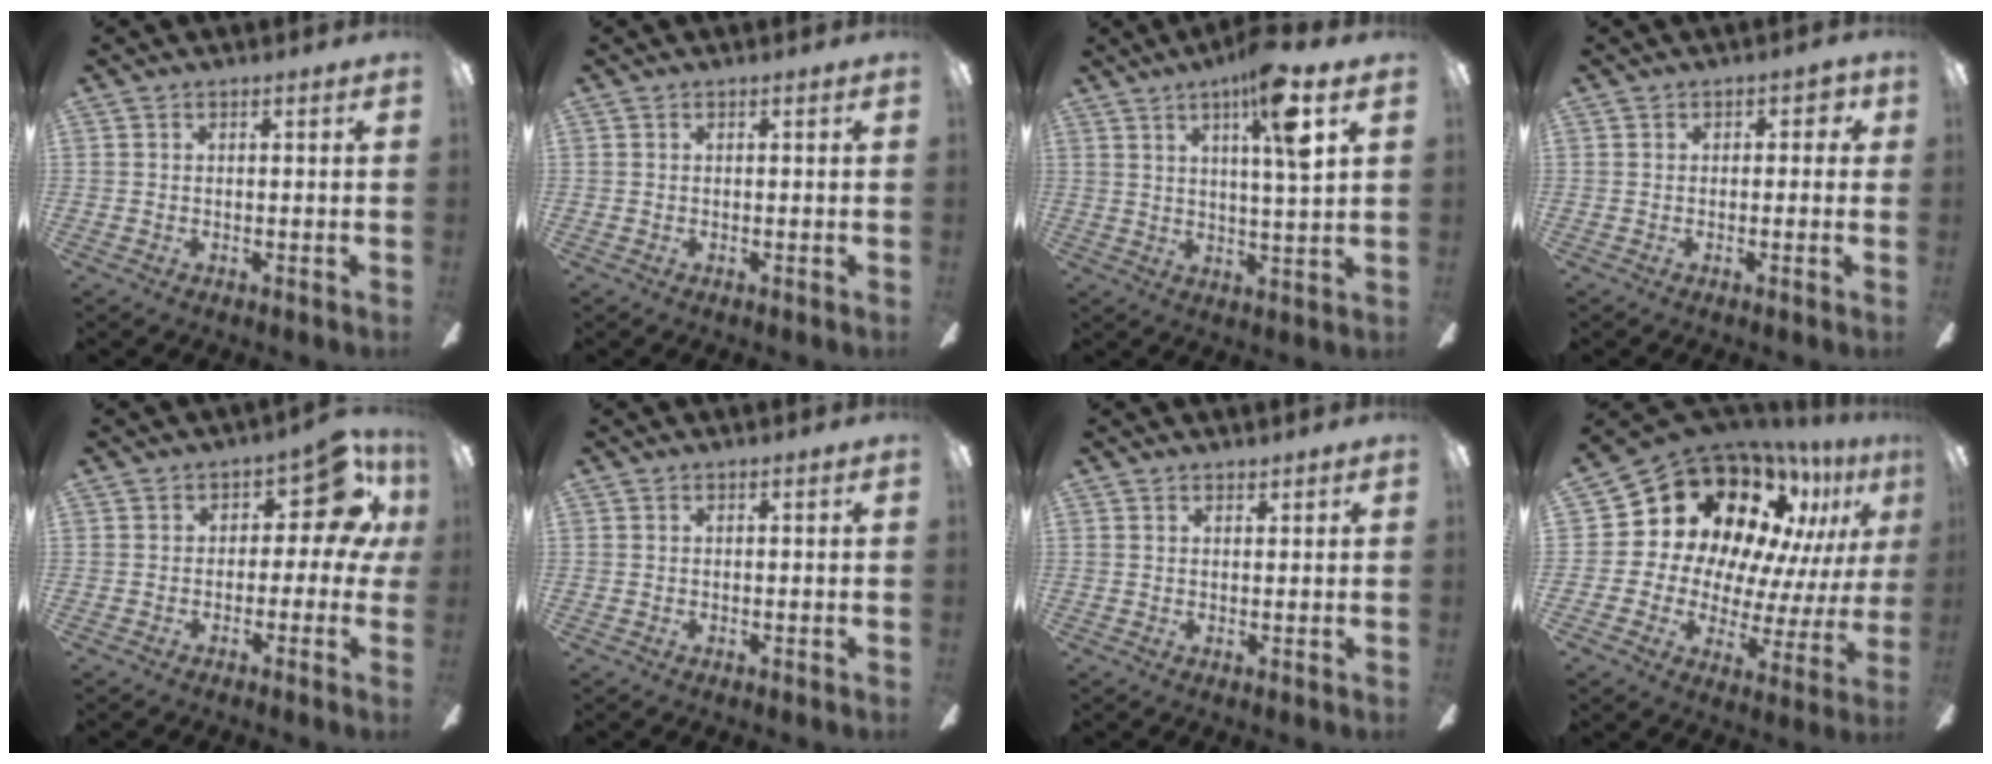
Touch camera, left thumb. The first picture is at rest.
{"total": 0.0}
{"total": 11.1, "force": [5.7, 1.2, 9.5], "torque": [-0.151, -0.014, 0.084]}
{"total": 2.6, "force": [0.0, 1.9, 1.8], "torque": [-0.025, 0.007, -0.003]}
{"total": 9.6, "force": [3.6, 4.6, 7.6], "torque": [-0.110, -0.018, 0.058]}
{"total": 0.0}
{"total": 1.2, "force": [1.1, 0.5, 0.2], "torque": [0.004, -0.005, 0.021]}
{"total": 19.1, "force": [12.4, 11.5, 8.8], "torque": [-0.170, -0.105, 0.234]}